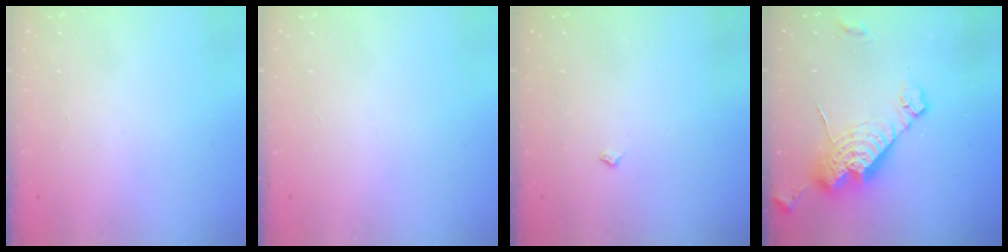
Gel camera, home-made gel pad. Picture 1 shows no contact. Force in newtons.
{"total": 0.0}
{"total": 2.4, "press": 2.4, "slide": 0.5}
{"total": 16.6, "press": 16.5, "slide": 1.5}